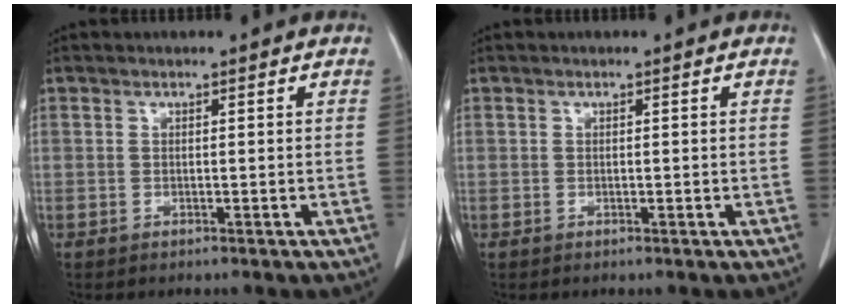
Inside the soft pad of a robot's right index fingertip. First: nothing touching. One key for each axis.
{"total": 0.0}